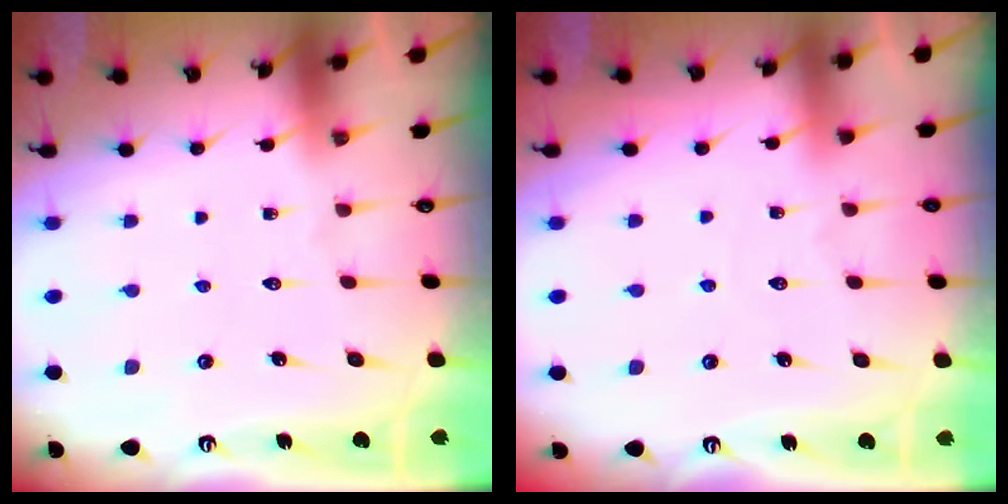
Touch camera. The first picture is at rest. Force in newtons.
{"total": 2.5, "press": 2.5, "slide": 0.3}